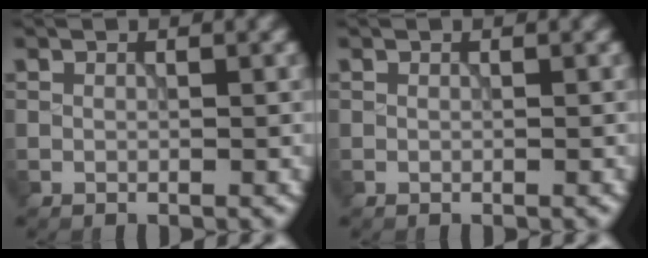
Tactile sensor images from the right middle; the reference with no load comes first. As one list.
[{"total": 0.0}]